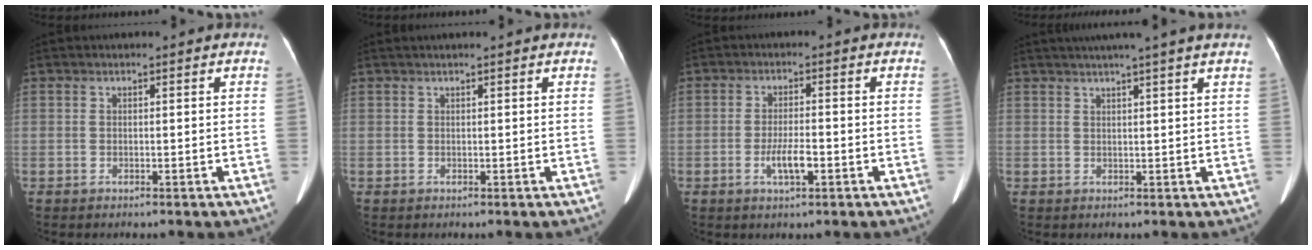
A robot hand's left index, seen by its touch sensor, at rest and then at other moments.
{"total": 2.3, "force": [1.9, -0.2, 1.2], "torque": [-0.014, 0.028, 0.031]}
{"total": 4.0, "force": [-1.6, 0.8, 3.6], "torque": [-0.071, -0.003, -0.027]}
{"total": 7.5, "force": [6.0, -1.5, 4.2], "torque": [-0.056, 0.019, 0.070]}